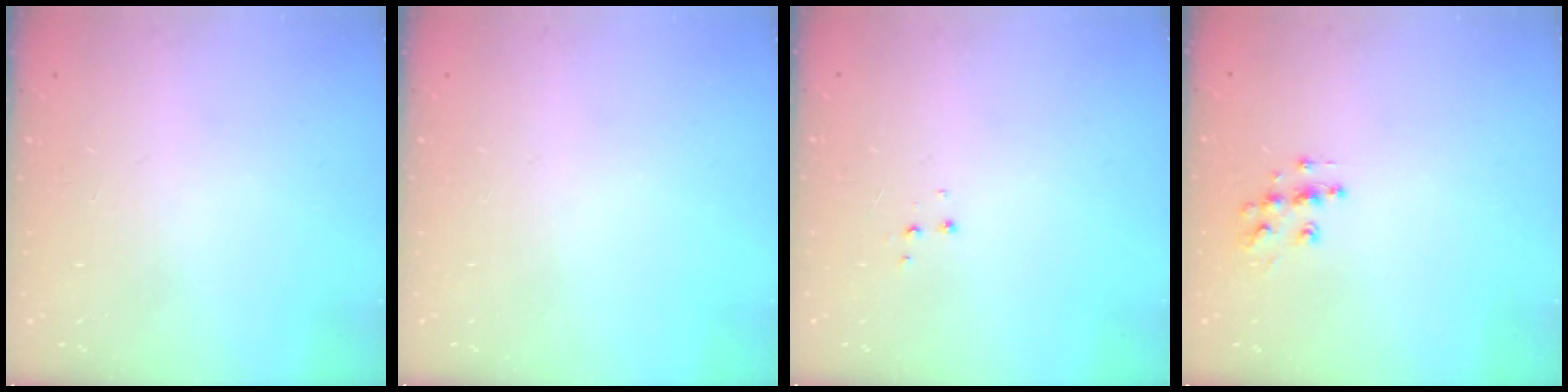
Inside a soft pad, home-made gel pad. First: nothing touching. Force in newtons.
{"total": 0.0}
{"total": 3.4, "press": 3.3, "slide": 0.6}
{"total": 8.6, "press": 8.6, "slide": 0.3}